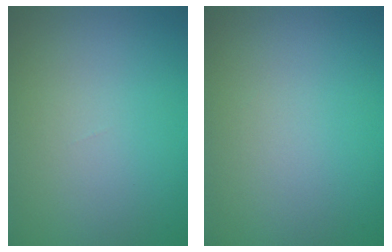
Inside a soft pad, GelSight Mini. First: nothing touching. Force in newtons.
{"total": 0.0}